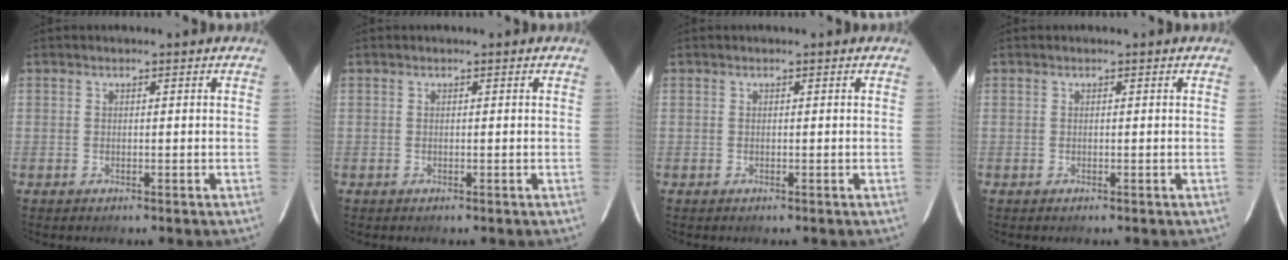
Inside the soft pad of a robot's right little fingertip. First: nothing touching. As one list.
[{"total": 0.0}, {"total": 0.0}, {"total": 0.0}]